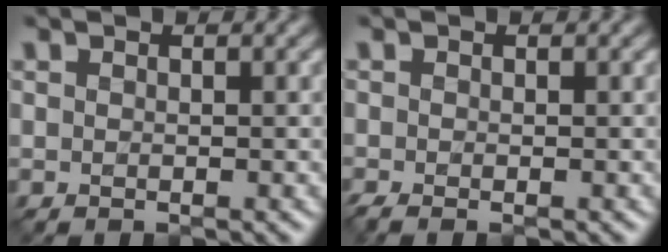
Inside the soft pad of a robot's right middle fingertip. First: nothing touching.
{"total": 1.2, "force": [-0.9, 0.2, 0.7], "torque": [-0.016, -0.010, -0.023]}